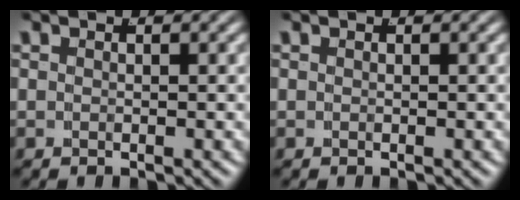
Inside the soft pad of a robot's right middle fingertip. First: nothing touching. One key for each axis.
{"total": 0.0}